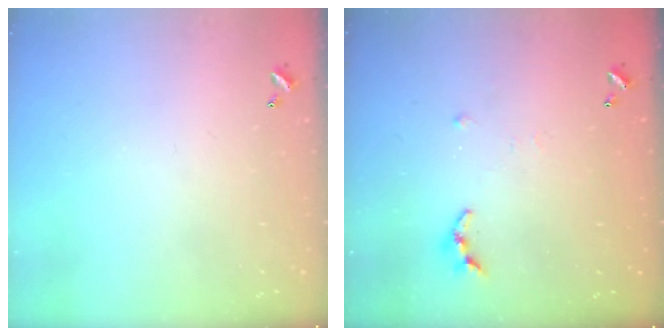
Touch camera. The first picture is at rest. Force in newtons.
{"total": 4.6, "press": 4.5, "slide": 0.5}